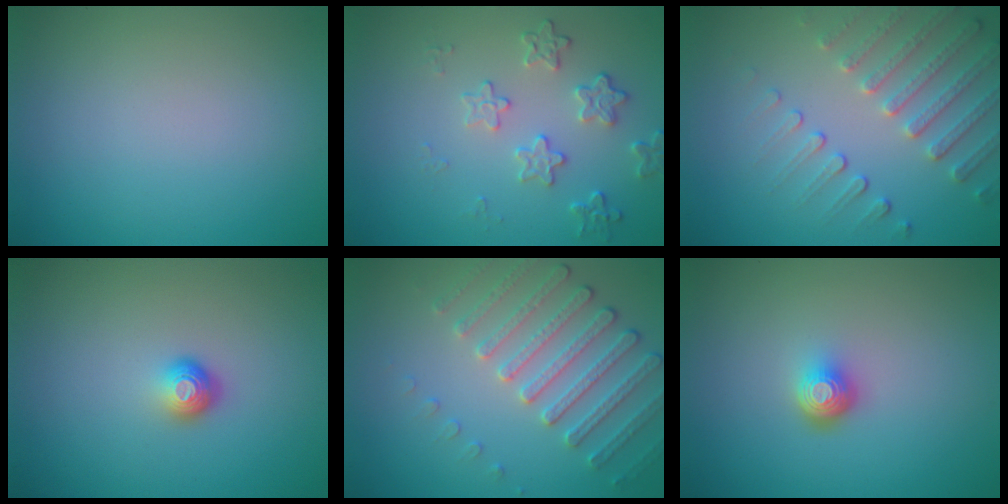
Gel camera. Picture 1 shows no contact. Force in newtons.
{"total": 2.6, "press": 2.0, "slide": 1.7}
{"total": 4.5, "press": 3.5, "slide": 2.8}
{"total": 1.8, "press": 1.2, "slide": 1.3}
{"total": 4.1, "press": 3.8, "slide": 1.5}
{"total": 2.2, "press": 1.5, "slide": 1.6}